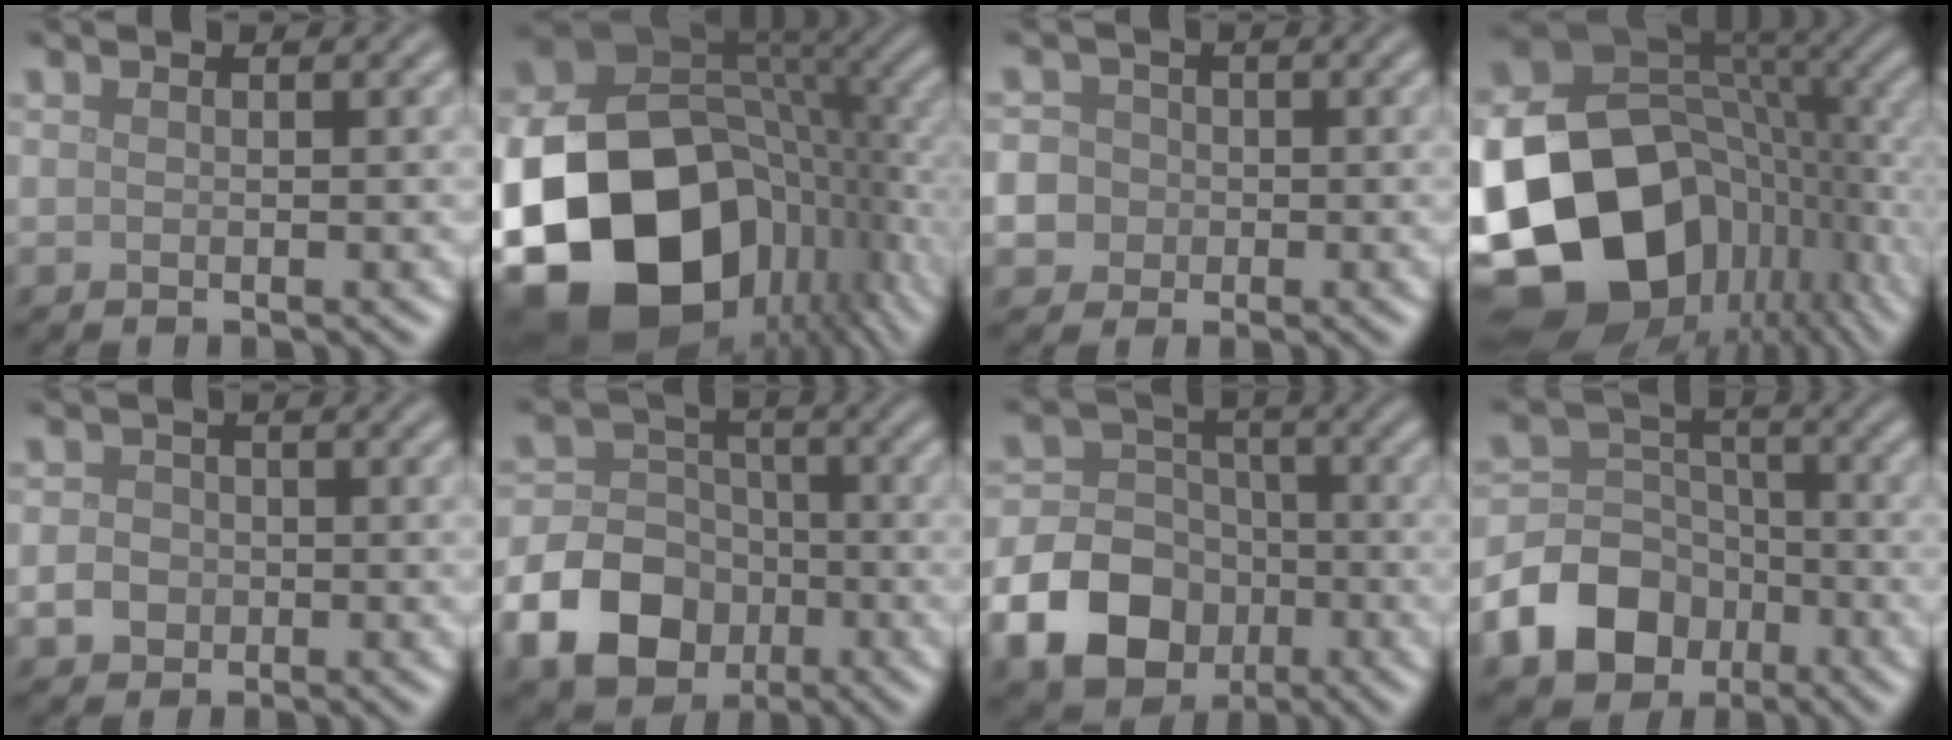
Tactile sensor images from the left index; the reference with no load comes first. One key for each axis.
{"total": 21.4, "fx": -6.5, "fy": 16.1, "fz": 12.5, "tx": -0.288, "ty": -0.050, "tz": -0.091}
{"total": 8.8, "fx": -2.0, "fy": 8.1, "fz": 2.7, "tx": -0.061, "ty": 0.005, "tz": -0.076}
{"total": 19.9, "fx": -5.4, "fy": 15.6, "fz": 11.2, "tx": -0.249, "ty": -0.032, "tz": -0.073}
{"total": 2.1, "fx": -0.5, "fy": 1.8, "fz": 0.8, "tx": -0.010, "ty": 0.000, "tz": -0.014}
{"total": 9.7, "fx": -4.0, "fy": 7.7, "fz": 4.2, "tx": -0.071, "ty": -0.014, "tz": -0.103}
{"total": 11.1, "fx": -4.4, "fy": 9.0, "fz": 4.6, "tx": -0.087, "ty": -0.028, "tz": -0.112}
{"total": 9.0, "fx": -4.3, "fy": 6.9, "fz": 3.7, "tx": -0.062, "ty": -0.006, "tz": -0.106}